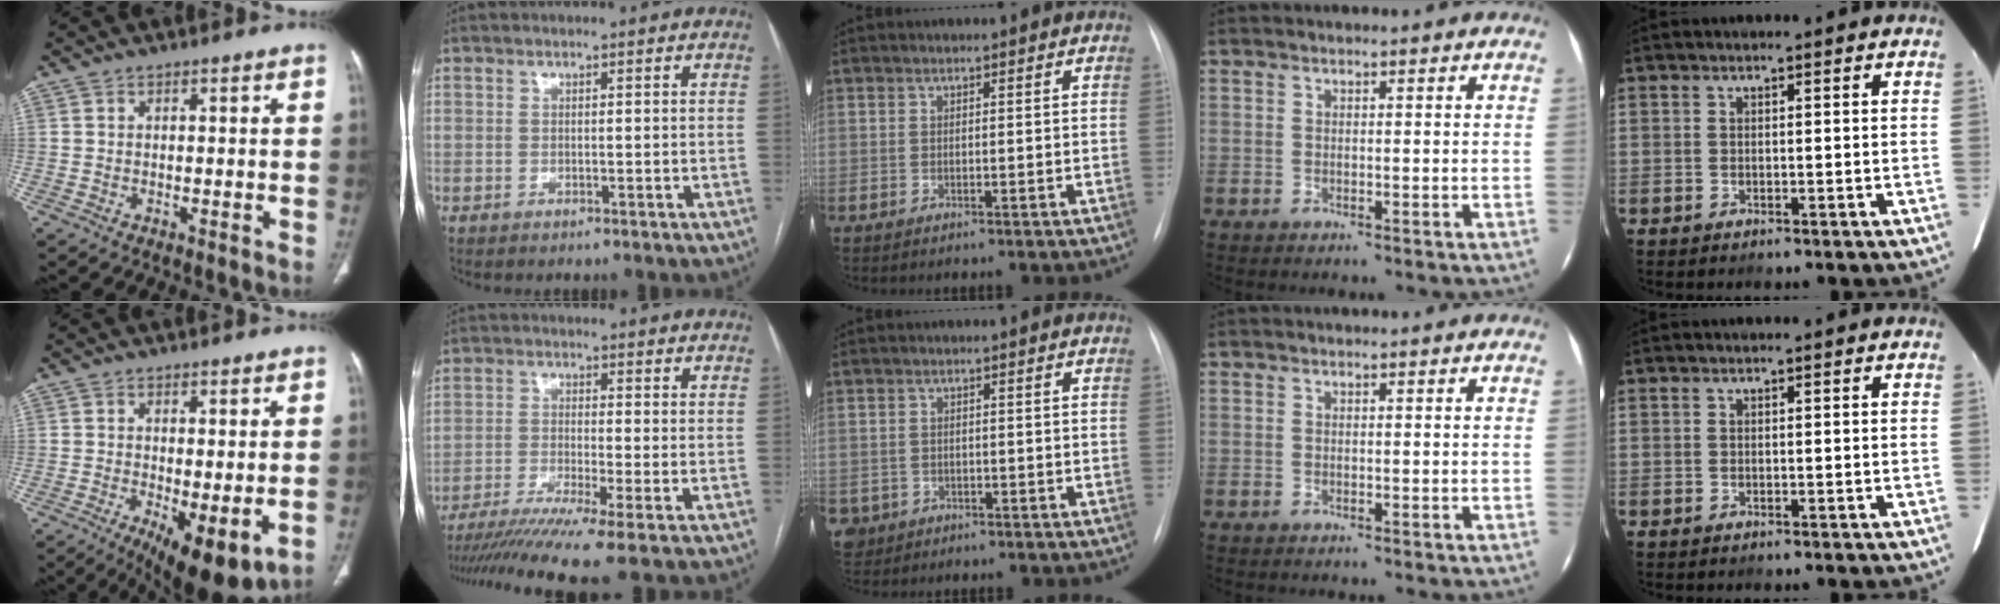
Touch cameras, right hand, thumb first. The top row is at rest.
{"thumb": {"total": 11.2, "force": [-3.4, 4.0, 10.0], "torque": [-0.150, -0.022, -0.041]}, "index": {"total": 11.1, "force": [-8.5, -1.7, 7.0], "torque": [-0.106, -0.027, -0.135]}, "middle": {"total": 3.8, "force": [-1.7, 3.4, 0.4], "torque": [-0.007, 0.005, -0.025]}}